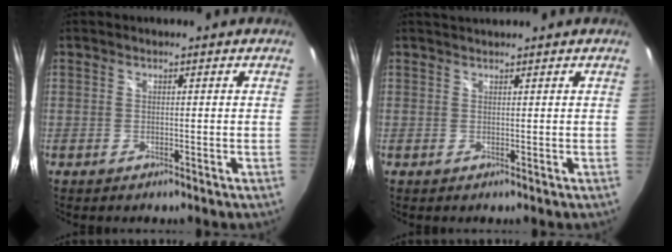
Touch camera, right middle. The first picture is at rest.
{"total": 1.6, "force": [1.5, -0.1, 0.4], "torque": [-0.008, 0.004, 0.023]}